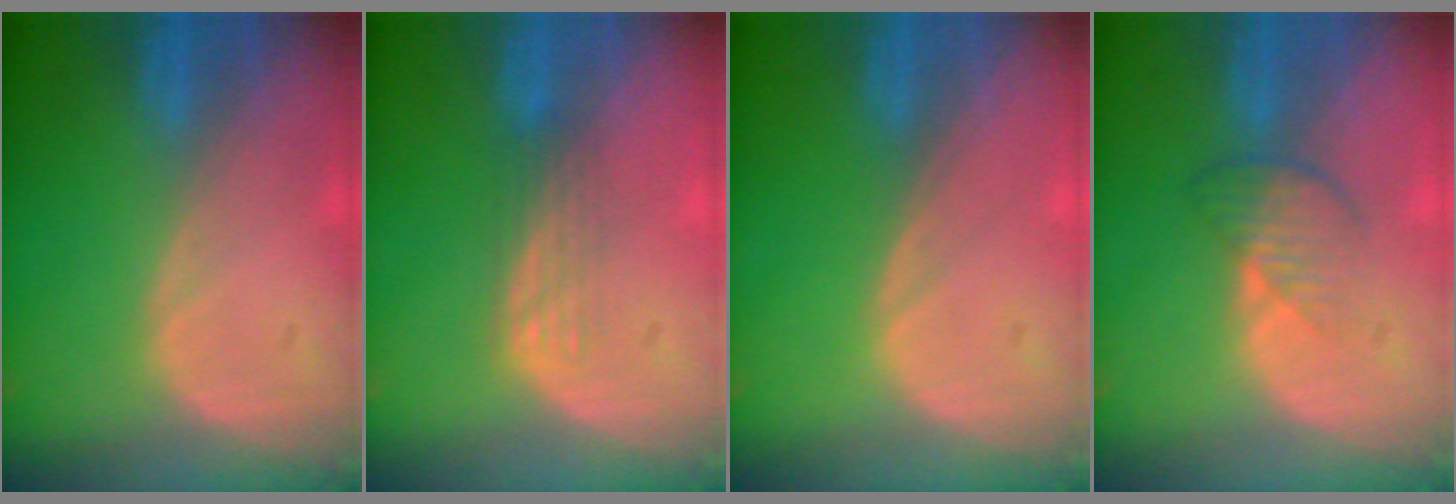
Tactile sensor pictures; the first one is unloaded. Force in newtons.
{"total": 2.9, "press": 2.6, "slide": 1.4}
{"total": 0.0}
{"total": 3.8, "press": 3.4, "slide": 1.6}